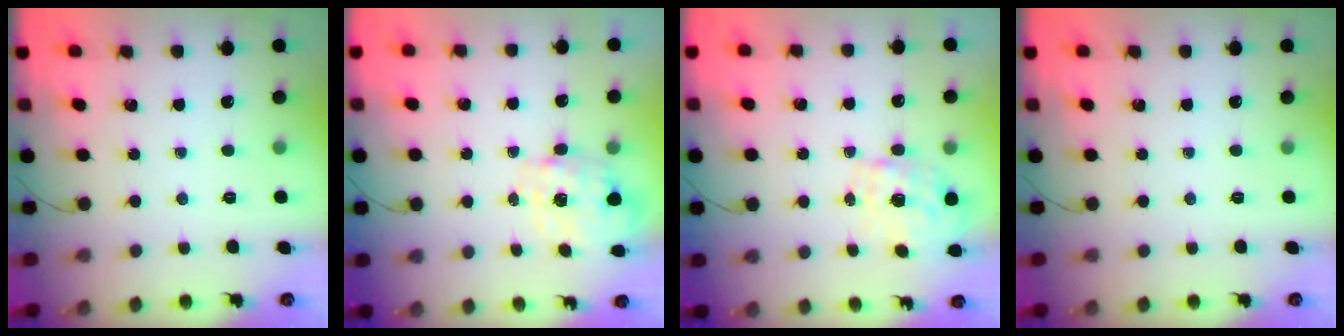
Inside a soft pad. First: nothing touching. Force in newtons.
{"total": 2.8, "press": 2.7, "slide": 0.9}
{"total": 1.6, "press": 1.4, "slide": 0.8}
{"total": 0.0}